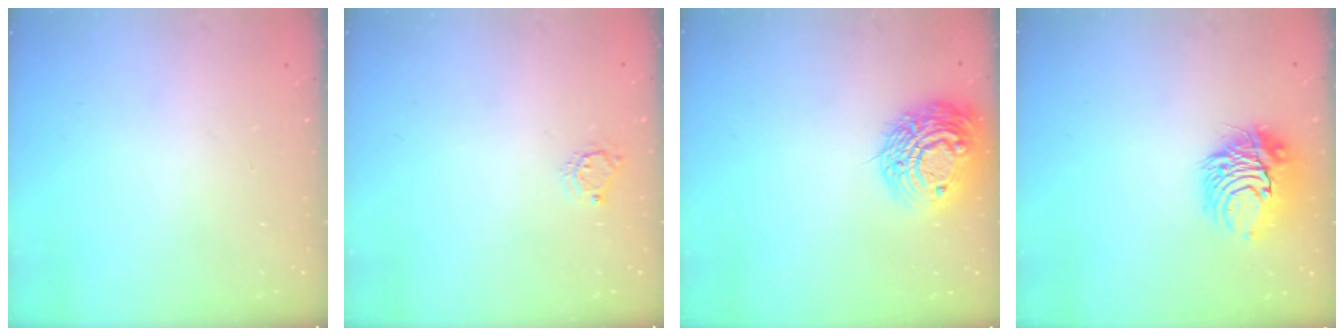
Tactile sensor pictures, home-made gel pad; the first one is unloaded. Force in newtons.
{"total": 4.1, "press": 4.1, "slide": 0.3}
{"total": 16.0, "press": 16.0, "slide": 1.3}
{"total": 10.0, "press": 10.0, "slide": 0.2}